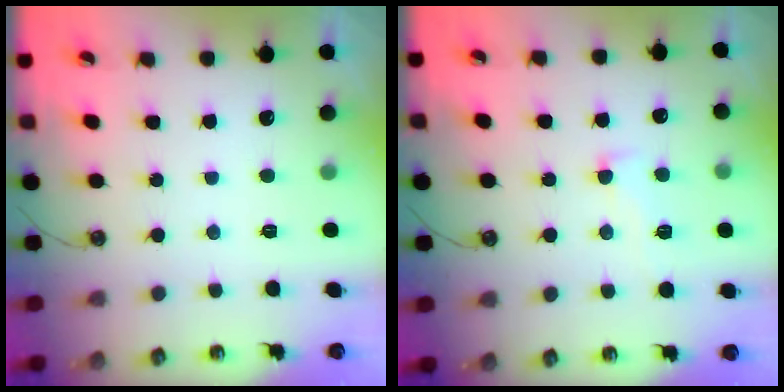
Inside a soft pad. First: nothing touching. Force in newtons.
{"total": 1.1, "press": 0.7, "slide": 0.9}